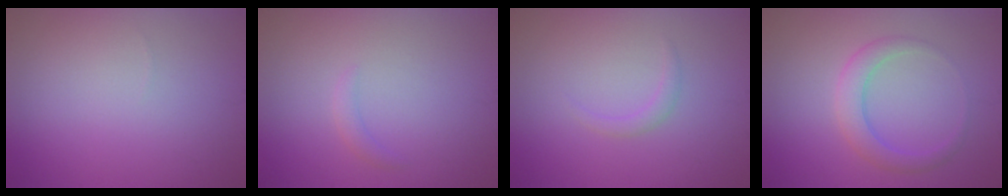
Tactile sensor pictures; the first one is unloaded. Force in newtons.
{"total": 0.9, "press": 0.9, "slide": 0.1}
{"total": 0.9, "press": 0.9, "slide": 0.1}
{"total": 2.8, "press": 2.8, "slide": 0.1}